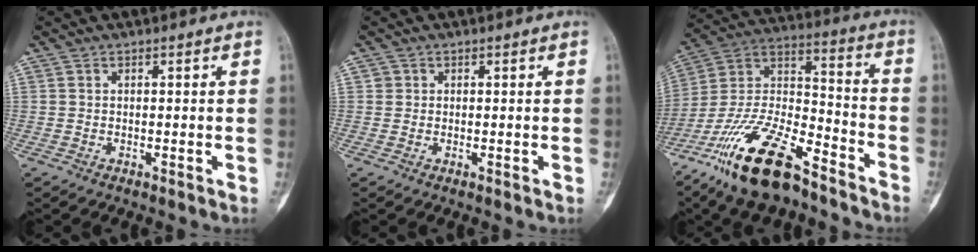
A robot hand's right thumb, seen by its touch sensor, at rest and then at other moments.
{"total": 1.0, "force": [0.2, 1.0, 0.1], "torque": [0.009, 0.003, 0.002]}
{"total": 21.3, "force": [-14.6, 7.6, 13.4], "torque": [-0.274, 0.070, -0.270]}